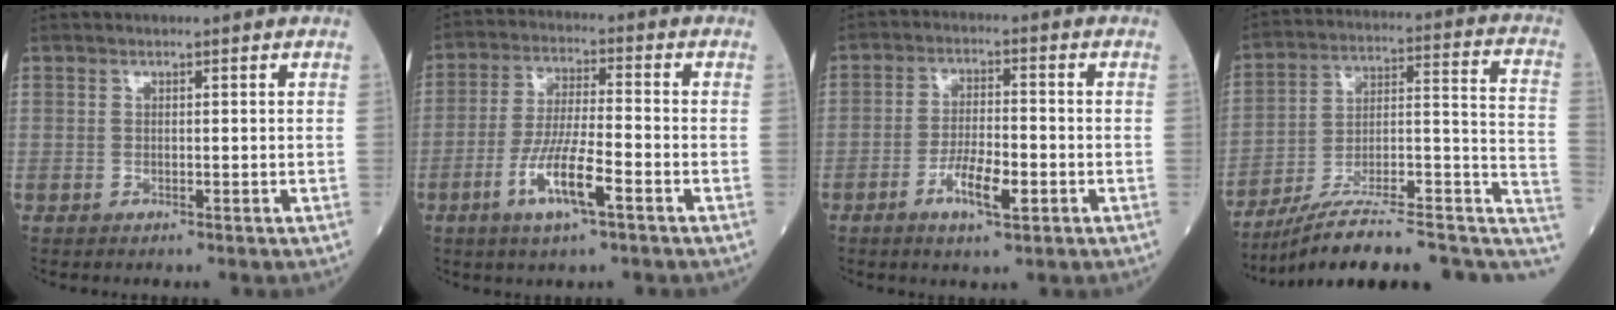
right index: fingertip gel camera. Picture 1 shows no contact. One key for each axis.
{"total": 9.0, "fx": -4.1, "fy": 1.0, "fz": 7.9, "tx": -0.159, "ty": -0.009, "tz": -0.075}
{"total": 6.3, "fx": -2.7, "fy": 1.5, "fz": 5.5, "tx": -0.103, "ty": -0.002, "tz": -0.047}
{"total": 20.4, "fx": -13.8, "fy": 4.3, "fz": 14.4, "tx": -0.167, "ty": 0.052, "tz": -0.206}